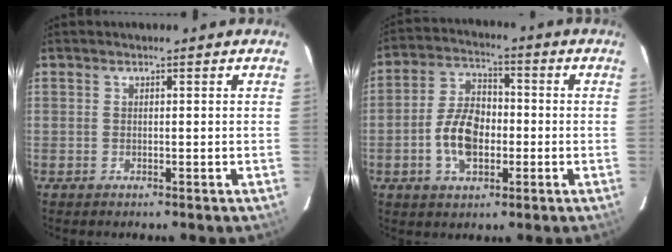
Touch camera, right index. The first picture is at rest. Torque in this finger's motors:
{"motor_torque": [0.53, -0.34, 0.25, 0.05]}